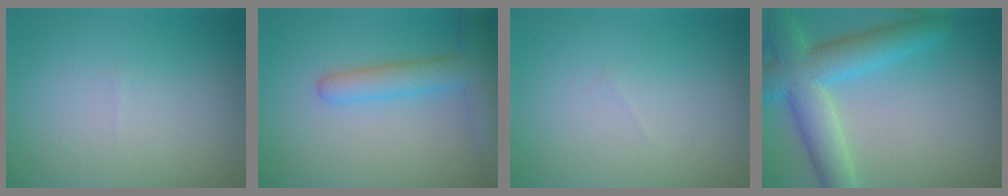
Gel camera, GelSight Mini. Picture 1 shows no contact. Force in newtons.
{"total": 4.1, "press": 4.1, "slide": 0.4}
{"total": 0.0}
{"total": 7.7, "press": 7.7, "slide": 0.3}